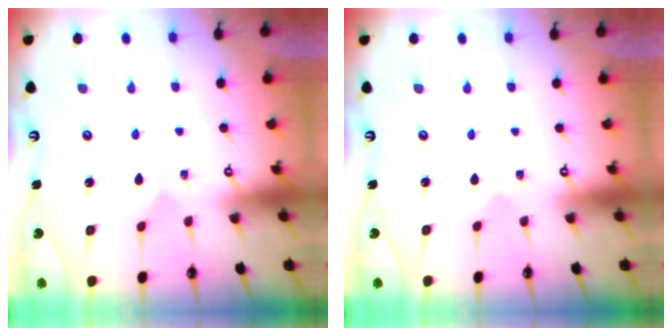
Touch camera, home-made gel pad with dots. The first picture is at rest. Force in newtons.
{"total": 0.0}